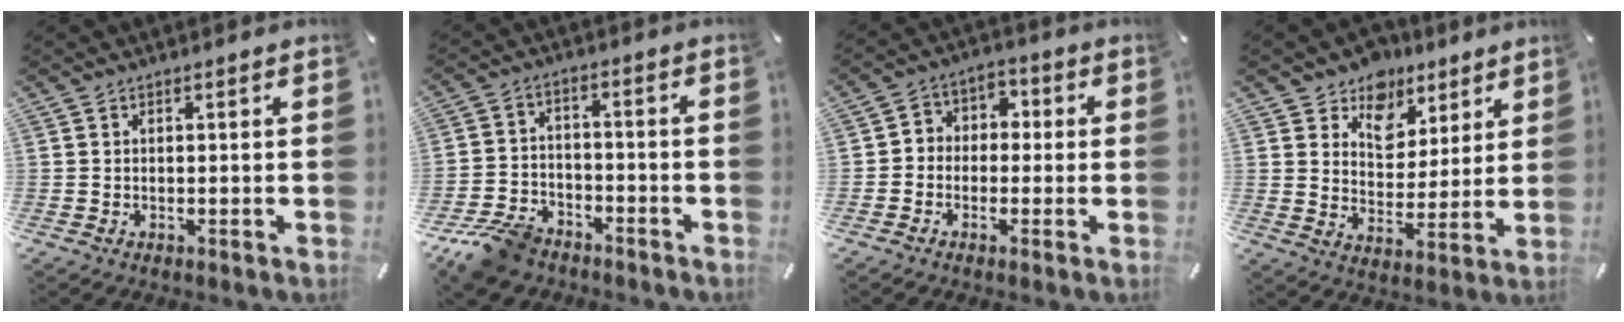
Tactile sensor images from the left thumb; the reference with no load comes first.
{"total": 10.2, "force": [-7.7, 5.5, 3.9], "torque": [-0.076, 0.043, -0.143]}
{"total": 4.8, "force": [-1.9, 4.2, 1.3], "torque": [-0.028, 0.019, -0.041]}
{"total": 9.1, "force": [6.0, 6.8, 0.9], "torque": [-0.026, -0.058, 0.111]}